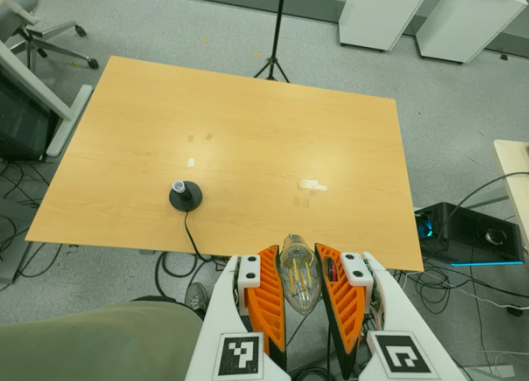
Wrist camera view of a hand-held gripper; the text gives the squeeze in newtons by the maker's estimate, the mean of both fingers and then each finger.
{"total": 22.2, "left": 24.9, "right": 19.4}